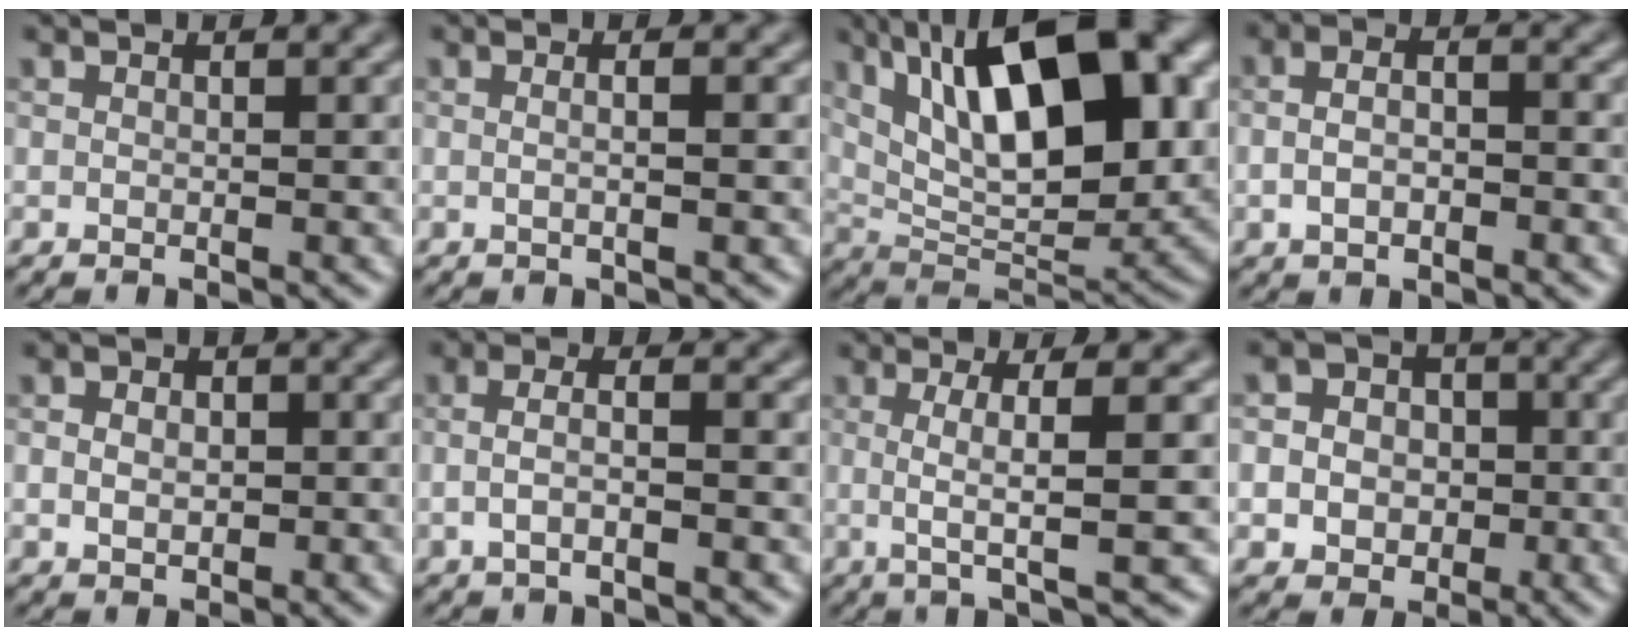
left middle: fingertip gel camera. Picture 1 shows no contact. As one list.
[{"total": 1.8, "force": [-0.2, 0.7, 1.7], "torque": [-0.015, -0.001, -0.018]}, {"total": 14.3, "force": [5.1, 5.7, 12.1], "torque": [-0.183, 0.010, 0.088]}, {"total": 2.8, "force": [-1.1, 1.3, 2.2], "torque": [-0.047, 0.001, -0.013]}, {"total": 2.3, "force": [-0.4, 1.8, 1.4], "torque": [-0.015, 0.011, -0.011]}, {"total": 2.5, "force": [-1.0, 0.7, 2.2], "torque": [-0.043, -0.001, -0.016]}, {"total": 5.1, "force": [-0.3, 0.8, 5.1], "torque": [-0.091, 0.007, -0.002]}, {"total": 6.8, "force": [-0.5, 6.3, 2.5], "torque": [-0.037, 0.033, -0.029]}]